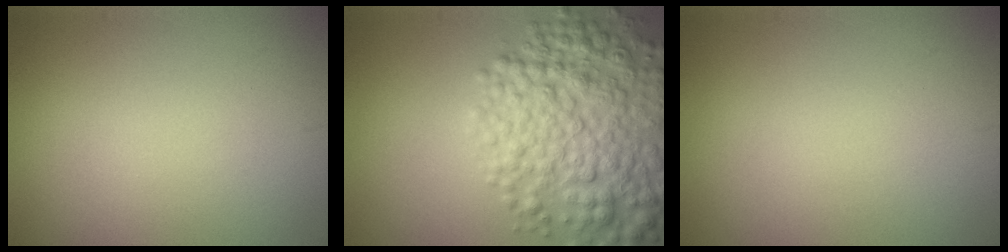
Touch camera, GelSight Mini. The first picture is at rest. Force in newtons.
{"total": 8.1, "press": 8.1, "slide": 0.3}
{"total": 0.0}